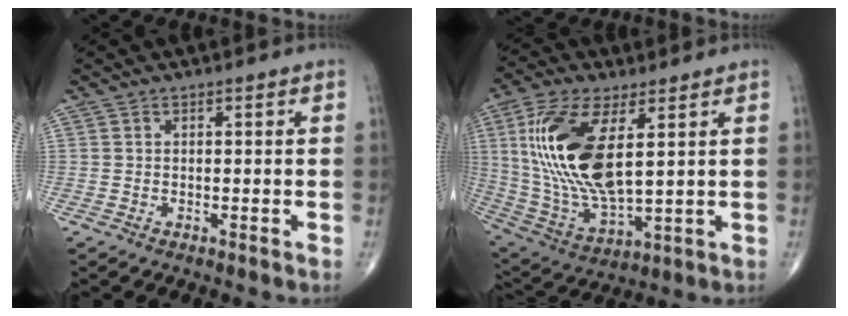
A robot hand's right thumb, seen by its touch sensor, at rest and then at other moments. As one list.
[{"total": 20.6, "force": [4.8, 8.8, 18.0], "torque": [-0.376, -0.025, 0.098]}]